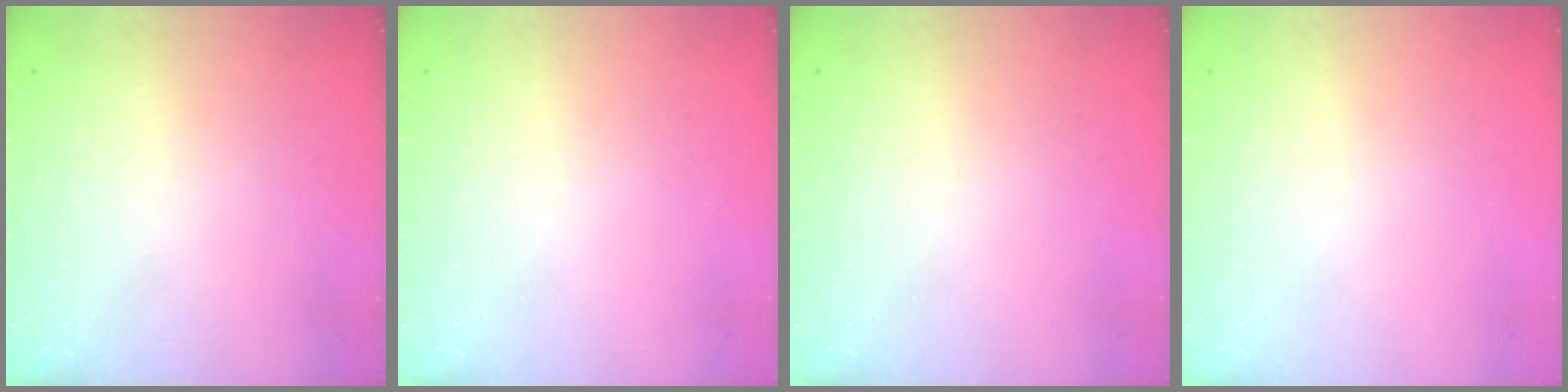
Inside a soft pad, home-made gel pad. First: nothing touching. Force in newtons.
{"total": 0.0}
{"total": 0.0}
{"total": 0.0}